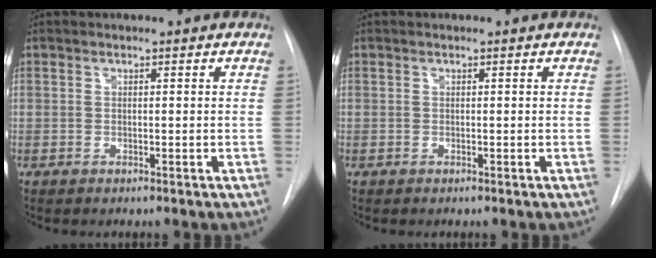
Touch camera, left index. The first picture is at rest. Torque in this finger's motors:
{"motor_torque": [-0.04, 0.04, 0.01, 0.00]}